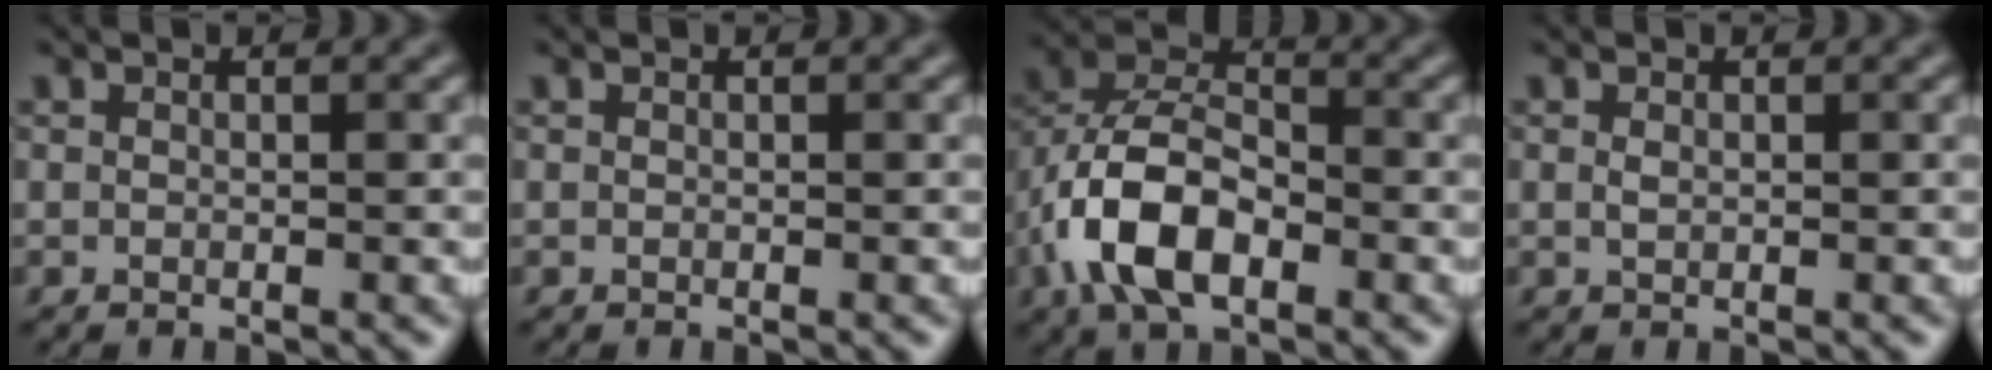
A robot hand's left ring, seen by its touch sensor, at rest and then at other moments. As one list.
[{"total": 0.0}, {"total": 8.5, "force": [-3.2, 4.6, 6.4], "torque": [-0.131, 0.009, -0.071]}, {"total": 0.6, "force": [0.1, 0.4, 0.5], "torque": [-0.012, 0.000, 0.002]}]